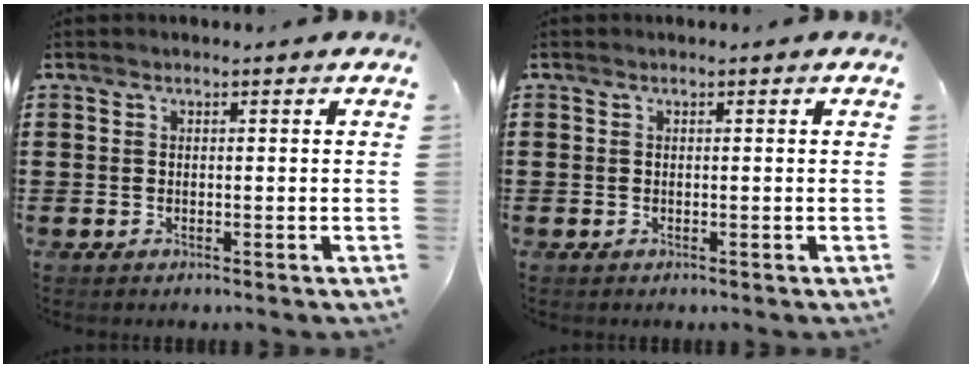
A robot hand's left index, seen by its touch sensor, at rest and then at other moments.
{"total": 0.0}